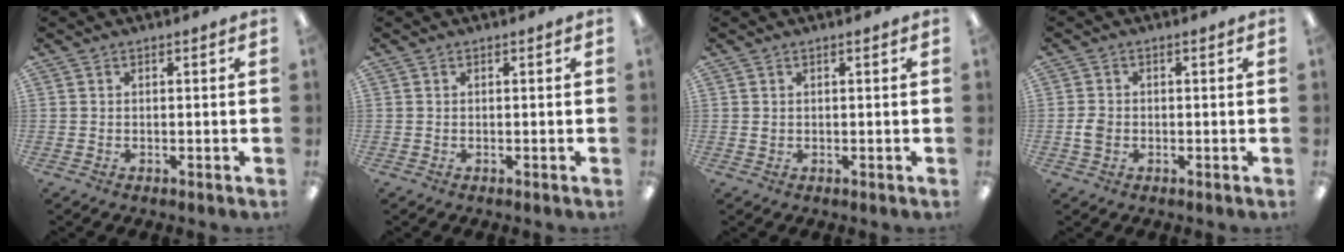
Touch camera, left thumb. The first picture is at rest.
{"total": 0.0}
{"total": 0.7, "force": [0.4, 0.5, 0.4], "torque": [-0.008, 0.004, 0.006]}
{"total": 2.7, "force": [-0.5, 2.1, 1.6], "torque": [-0.028, 0.005, -0.009]}